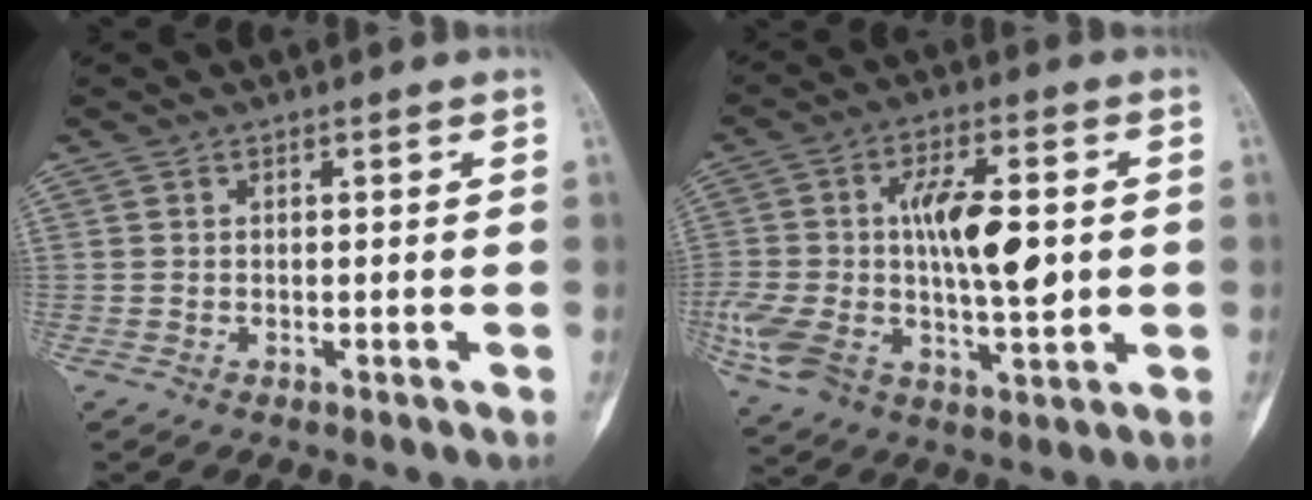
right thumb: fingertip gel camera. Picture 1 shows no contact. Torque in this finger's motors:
{"motor_torque": [2.19, 2.44, 1.96, 0.06, 0.62]}